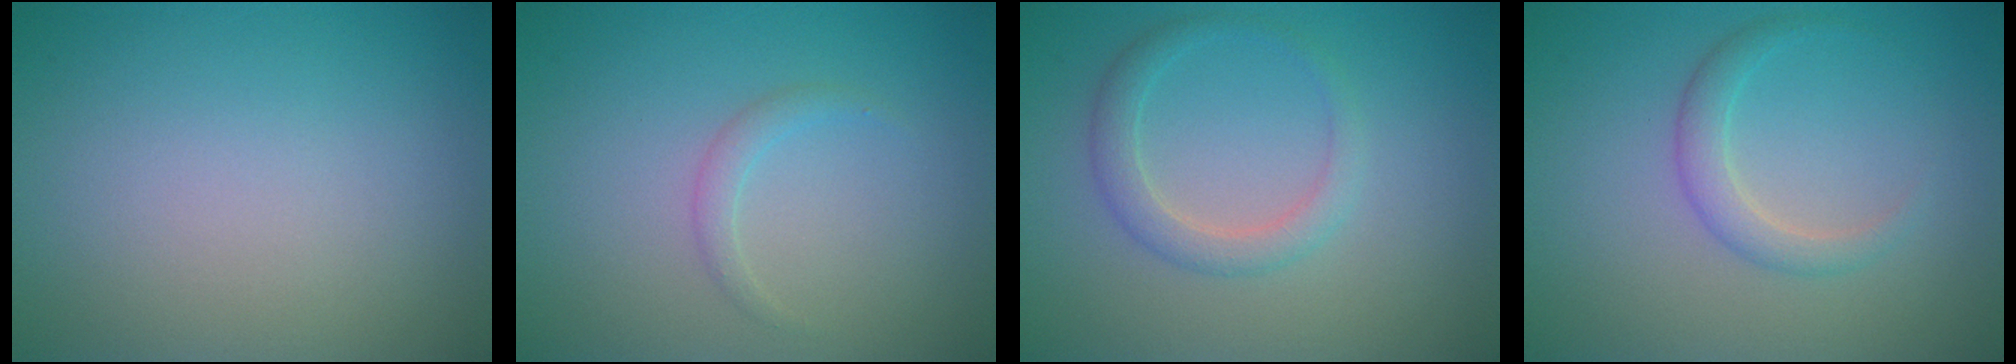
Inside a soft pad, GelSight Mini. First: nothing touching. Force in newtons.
{"total": 1.1, "press": 1.1, "slide": 0.1}
{"total": 2.2, "press": 2.2, "slide": 0.2}
{"total": 2.0, "press": 2.0, "slide": 0.2}